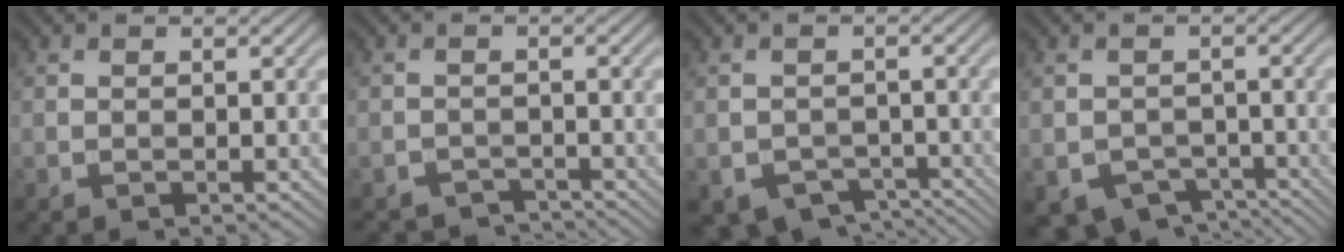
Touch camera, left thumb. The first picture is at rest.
{"total": 2.7, "force": [-2.6, 0.7, 0.3], "torque": [-0.001, 0.001, -0.047]}
{"total": 5.0, "force": [-3.3, 3.1, 2.0], "torque": [-0.032, -0.020, -0.049]}
{"total": 5.3, "force": [-3.3, 3.5, 2.1], "torque": [-0.036, -0.020, -0.050]}